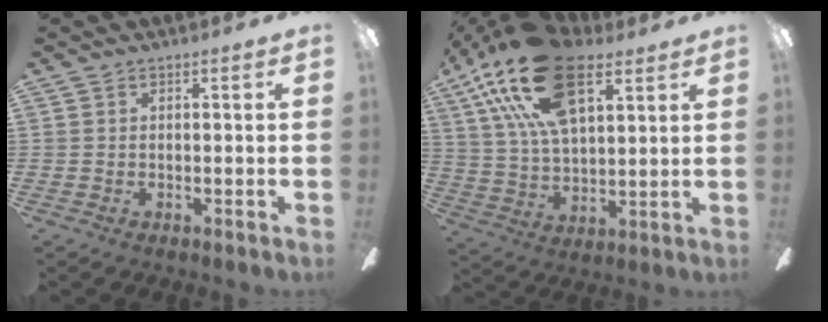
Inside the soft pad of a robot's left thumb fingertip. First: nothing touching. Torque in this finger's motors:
{"motor_torque": [0.89, 0.48, 2.06, -0.72, 0.78]}